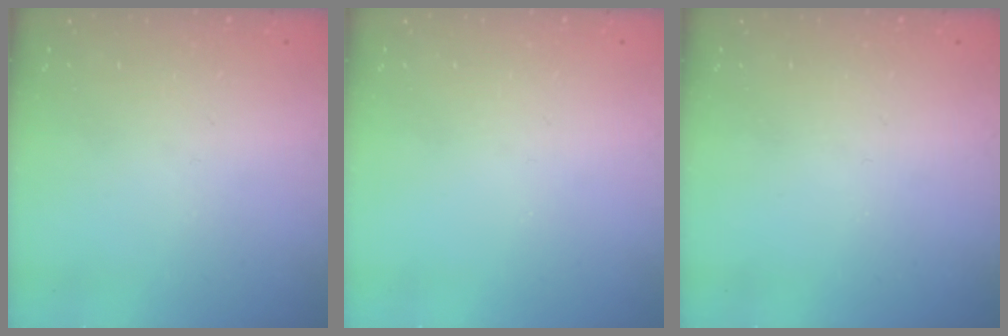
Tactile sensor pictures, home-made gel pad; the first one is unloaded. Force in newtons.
{"total": 0.0}
{"total": 0.0}